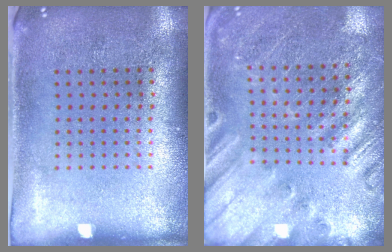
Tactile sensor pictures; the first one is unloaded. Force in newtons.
{"total": 2.4, "press": 2.4, "slide": 0.5}